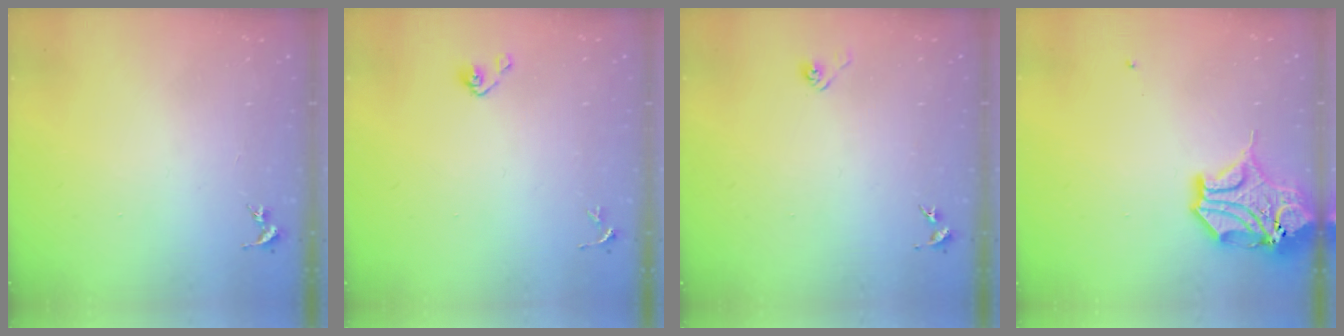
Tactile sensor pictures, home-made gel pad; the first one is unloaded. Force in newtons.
{"total": 4.9, "press": 4.6, "slide": 1.8}
{"total": 2.9, "press": 2.8, "slide": 0.8}
{"total": 14.3, "press": 14.1, "slide": 2.1}